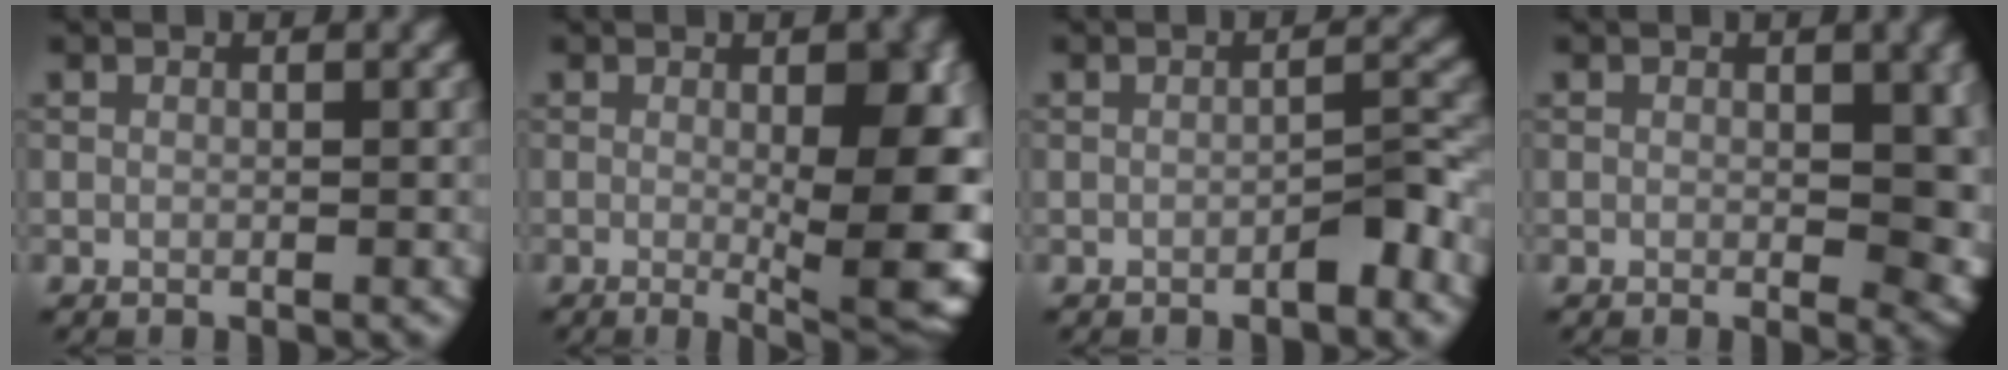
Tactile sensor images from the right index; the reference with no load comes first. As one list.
[{"total": 10.4, "force": [-0.1, 2.7, 10.0], "torque": [-0.119, -0.006, 0.002]}, {"total": 2.1, "force": [-1.3, 0.4, 1.6], "torque": [-0.024, 0.008, -0.022]}, {"total": 4.6, "force": [0.1, 2.1, 4.0], "torque": [-0.041, -0.004, 0.004]}]